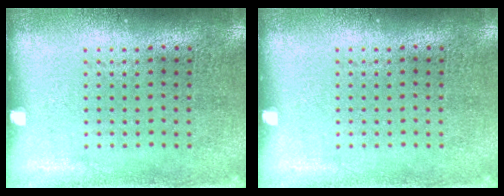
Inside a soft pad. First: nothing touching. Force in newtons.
{"total": 0.0}